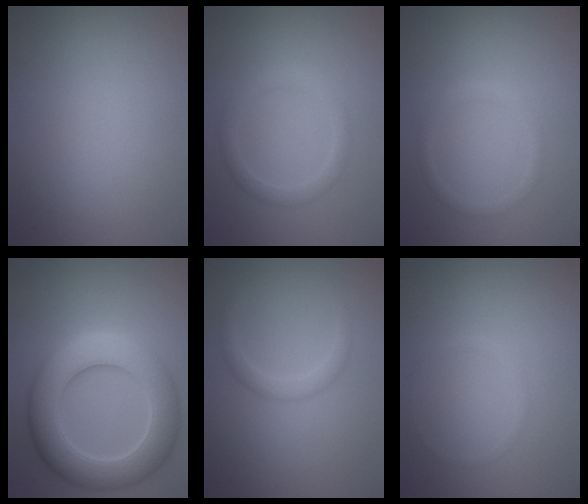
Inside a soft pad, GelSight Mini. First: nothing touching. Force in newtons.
{"total": 1.9, "press": 1.9, "slide": 0.1}
{"total": 1.3, "press": 1.3, "slide": 0.1}
{"total": 8.7, "press": 8.7, "slide": 0.3}
{"total": 1.5, "press": 1.5, "slide": 0.0}
{"total": 0.7, "press": 0.7, "slide": 0.1}